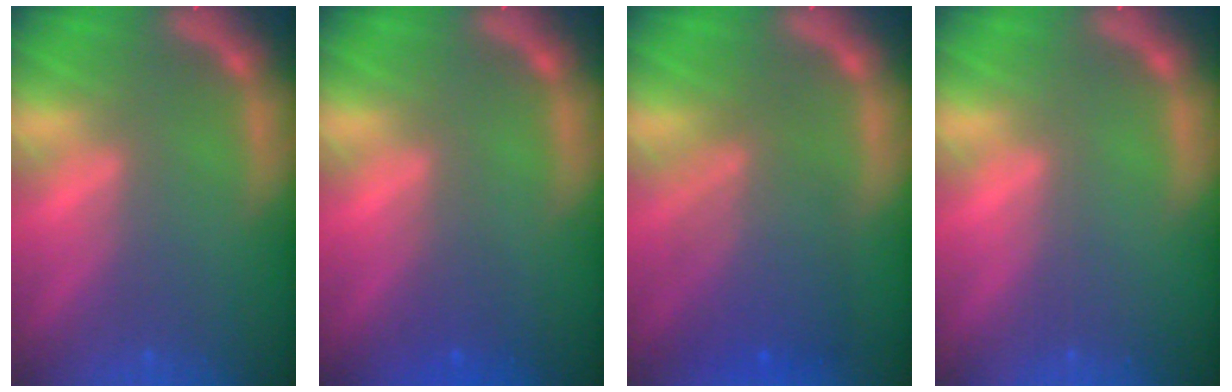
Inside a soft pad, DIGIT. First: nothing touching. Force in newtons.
{"total": 1.5}
{"total": 6.6}
{"total": 0.0}